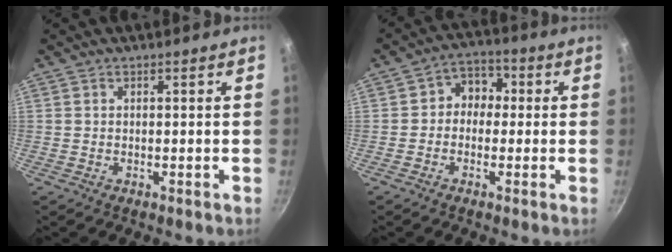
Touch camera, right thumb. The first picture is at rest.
{"total": 5.9, "force": [0.0, 4.9, 3.2], "torque": [-0.006, 0.018, -0.017]}